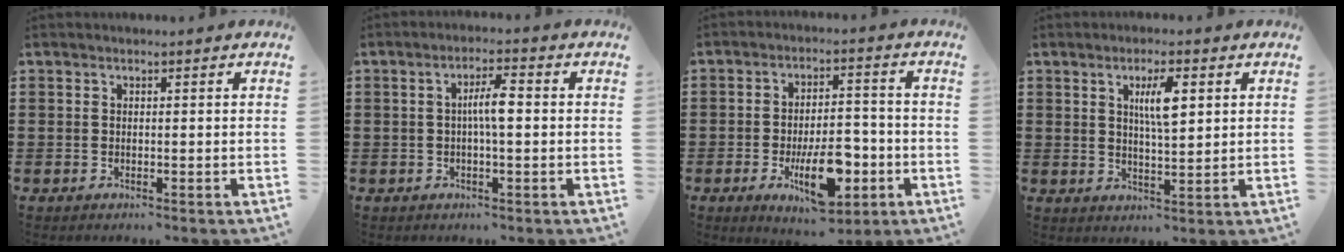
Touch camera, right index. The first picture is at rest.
{"total": 4.3, "force": [0.0, 0.8, 4.2], "torque": [-0.077, 0.006, -0.004]}
{"total": 10.4, "force": [-3.9, 4.5, 8.5], "torque": [-0.142, -0.003, -0.067]}
{"total": 5.3, "force": [1.7, 1.4, 4.9], "torque": [-0.092, 0.005, 0.025]}